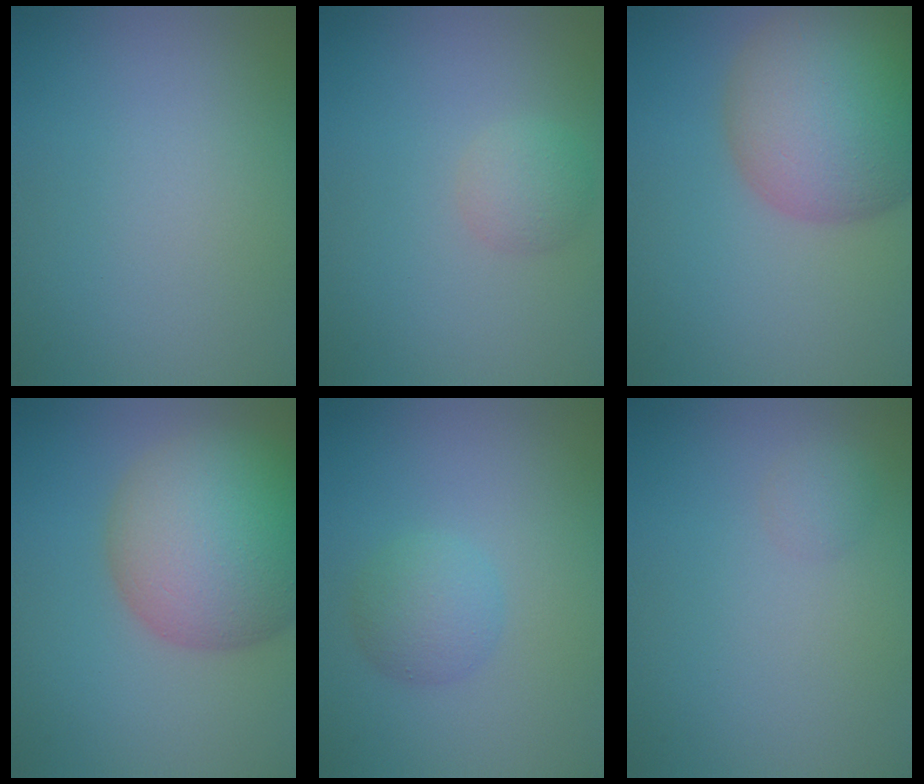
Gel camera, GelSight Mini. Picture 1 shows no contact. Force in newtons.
{"total": 1.8, "press": 1.8, "slide": 0.1}
{"total": 11.8, "press": 11.8, "slide": 0.7}
{"total": 11.4, "press": 11.4, "slide": 0.6}
{"total": 2.5, "press": 2.5, "slide": 0.1}
{"total": 1.0, "press": 1.0, "slide": 0.0}